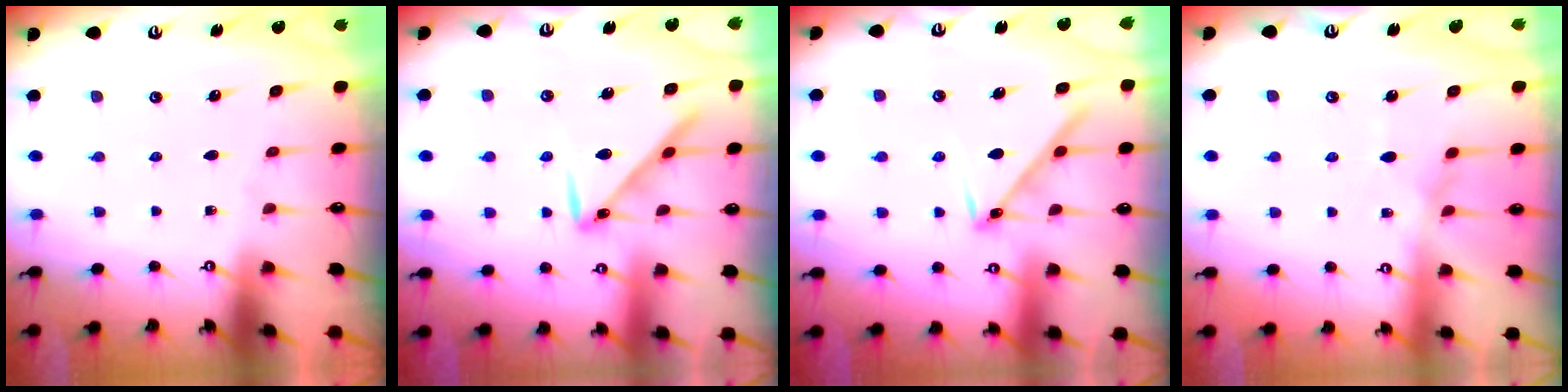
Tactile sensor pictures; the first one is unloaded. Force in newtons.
{"total": 10.5, "press": 10.5, "slide": 0.5}
{"total": 8.9, "press": 8.9, "slide": 0.3}
{"total": 6.8, "press": 6.8, "slide": 0.8}